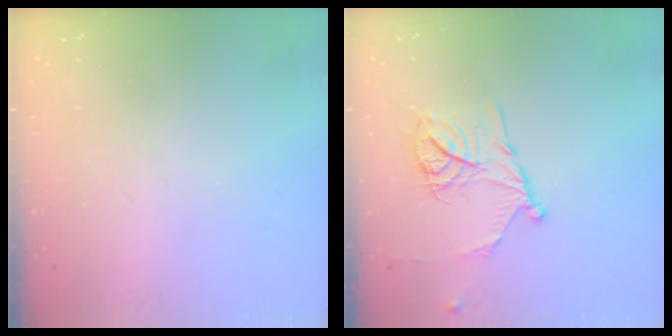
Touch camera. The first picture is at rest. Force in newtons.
{"total": 13.1, "press": 13.1, "slide": 1.0}